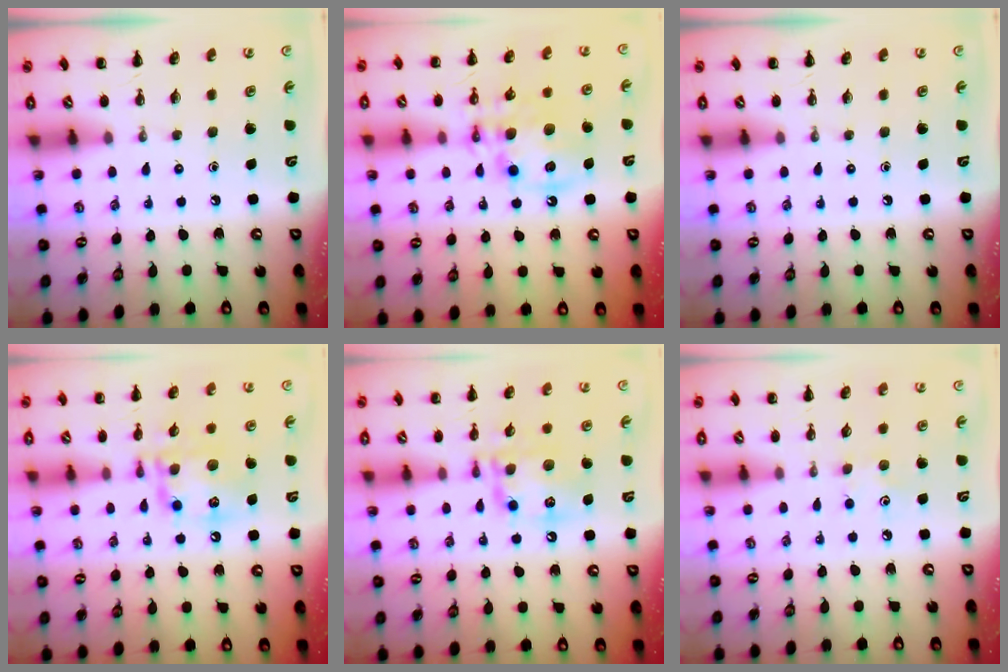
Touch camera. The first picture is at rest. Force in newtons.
{"total": 12.7, "press": 12.4, "slide": 2.9}
{"total": 0.0}
{"total": 15.3, "press": 15.1, "slide": 2.1}
{"total": 15.3, "press": 15.1, "slide": 2.1}
{"total": 4.7, "press": 4.5, "slide": 1.2}